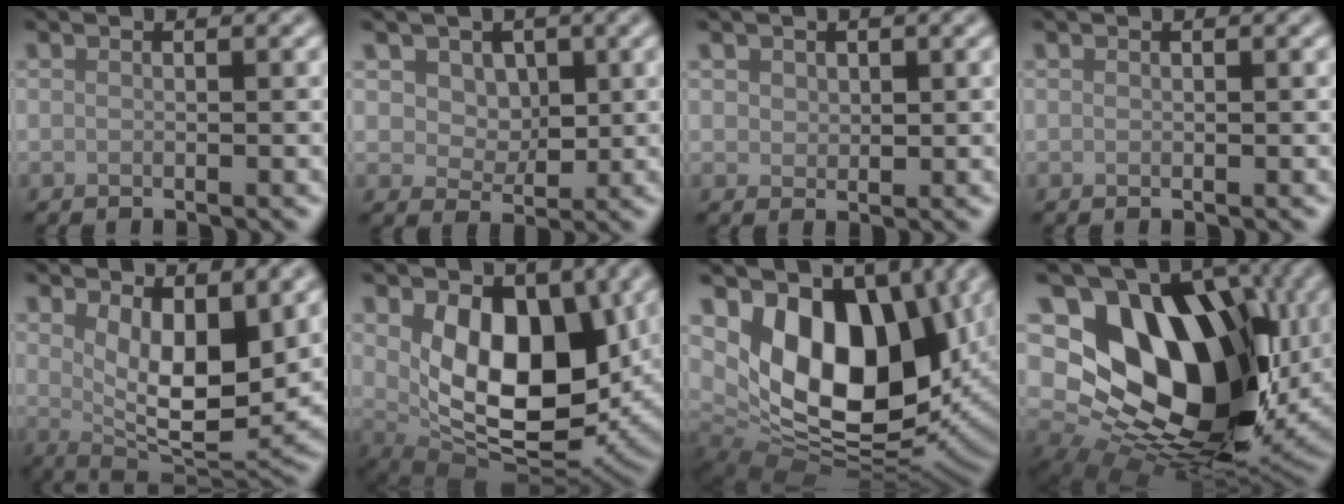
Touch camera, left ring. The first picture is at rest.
{"total": 4.5, "force": [2.0, 3.4, 2.2], "torque": [-0.050, -0.012, 0.038]}
{"total": 1.3, "force": [0.7, 1.0, 0.4], "torque": [-0.008, -0.003, 0.012]}
{"total": 0.0}
{"total": 8.1, "force": [2.6, 3.5, 6.8], "torque": [-0.113, -0.023, 0.047]}
{"total": 10.2, "force": [2.2, 6.0, 8.0], "torque": [-0.128, -0.027, 0.043]}
{"total": 14.2, "force": [3.3, 9.1, 10.5], "torque": [-0.158, -0.021, 0.060]}
{"total": 18.4, "force": [3.1, 13.2, 12.5], "torque": [-0.205, -0.022, 0.079]}